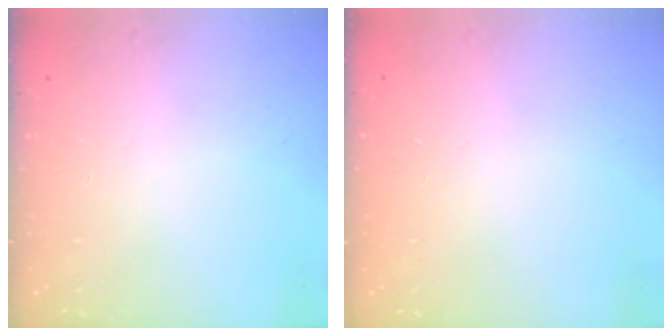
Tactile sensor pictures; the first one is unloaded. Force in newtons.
{"total": 0.0}